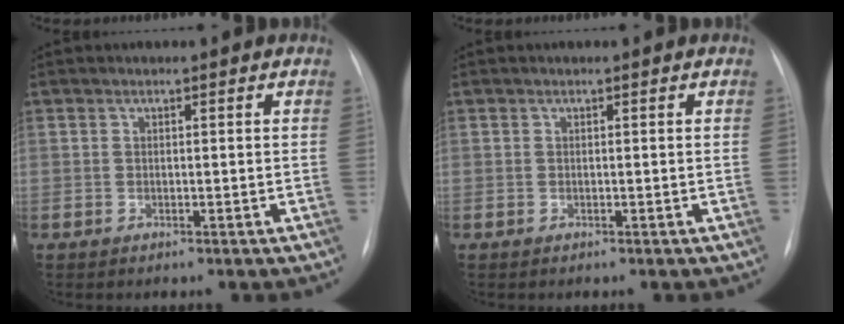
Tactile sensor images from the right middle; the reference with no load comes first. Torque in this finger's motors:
{"motor_torque": [-0.41, 0.15, -0.02, -0.01]}